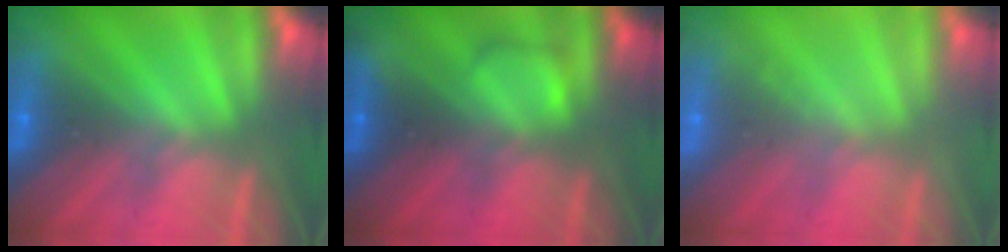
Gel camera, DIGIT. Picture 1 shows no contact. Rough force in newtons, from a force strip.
{"total": 2.3}
{"total": 1.8}